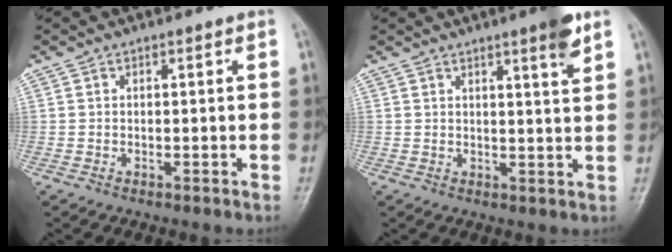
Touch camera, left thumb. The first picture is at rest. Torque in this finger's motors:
{"motor_torque": [1.91, 1.14, 0.67, -0.21, 0.03]}